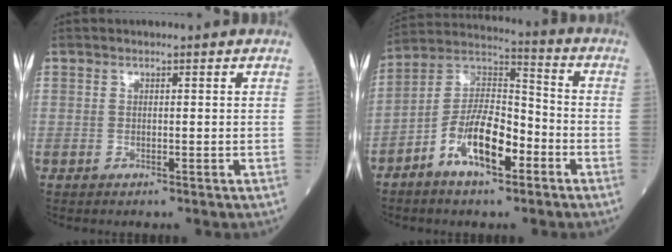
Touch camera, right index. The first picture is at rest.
{"total": 11.4, "force": [-5.1, 4.2, 9.4], "torque": [-0.184, 0.015, -0.097]}